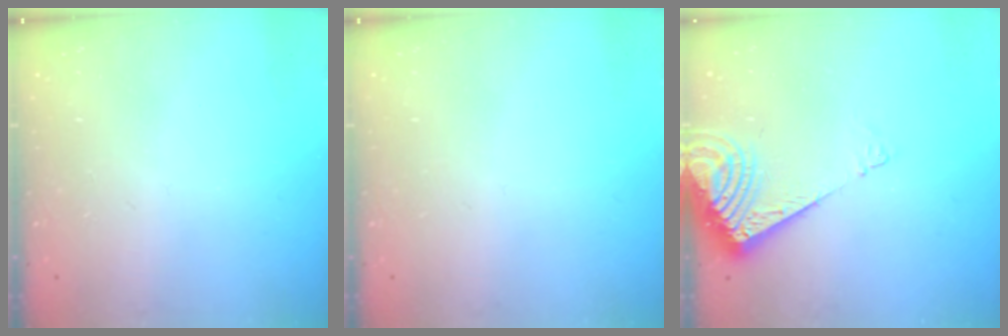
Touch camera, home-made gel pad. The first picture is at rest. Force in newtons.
{"total": 0.0}
{"total": 9.0, "press": 8.9, "slide": 1.0}